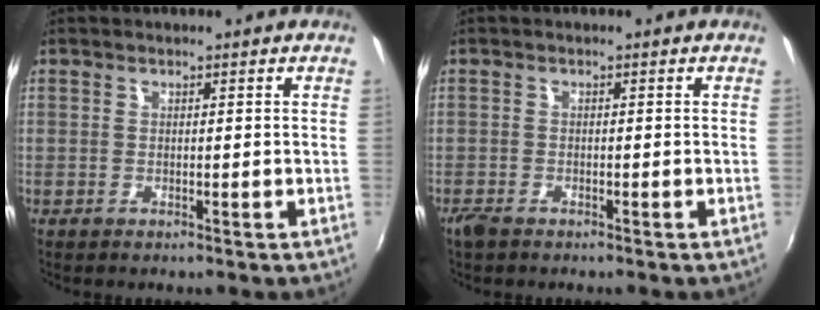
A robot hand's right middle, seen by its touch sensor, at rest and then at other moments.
{"total": 2.1, "force": [-1.7, 0.9, 0.9], "torque": [-0.024, -0.006, -0.033]}